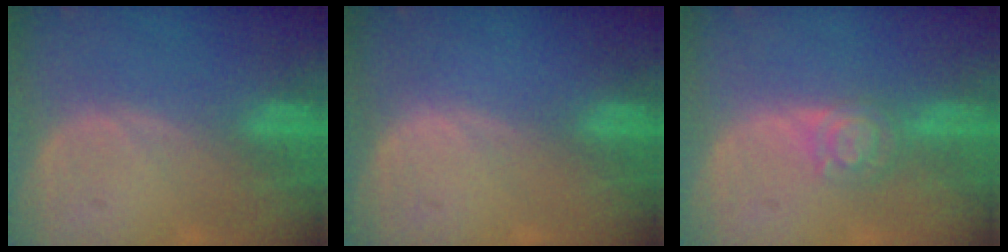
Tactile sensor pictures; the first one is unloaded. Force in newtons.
{"total": 0.0}
{"total": 4.9, "press": 4.3, "slide": 2.4}